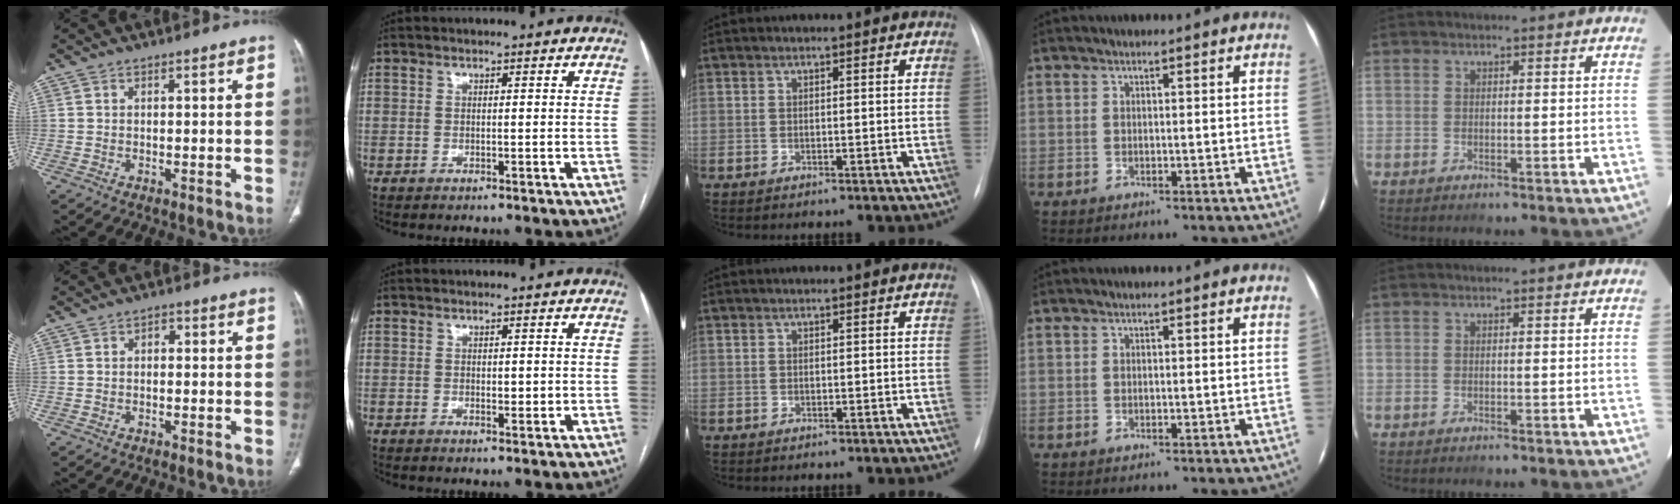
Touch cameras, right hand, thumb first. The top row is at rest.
{"thumb": {"total": 1.0, "force": [0.0, 0.7, 0.6], "torque": [-0.001, 0.006, -0.005]}, "index": {"total": 0.8, "force": [0.3, 0.5, 0.5], "torque": [0.000, 0.000, 0.006]}}